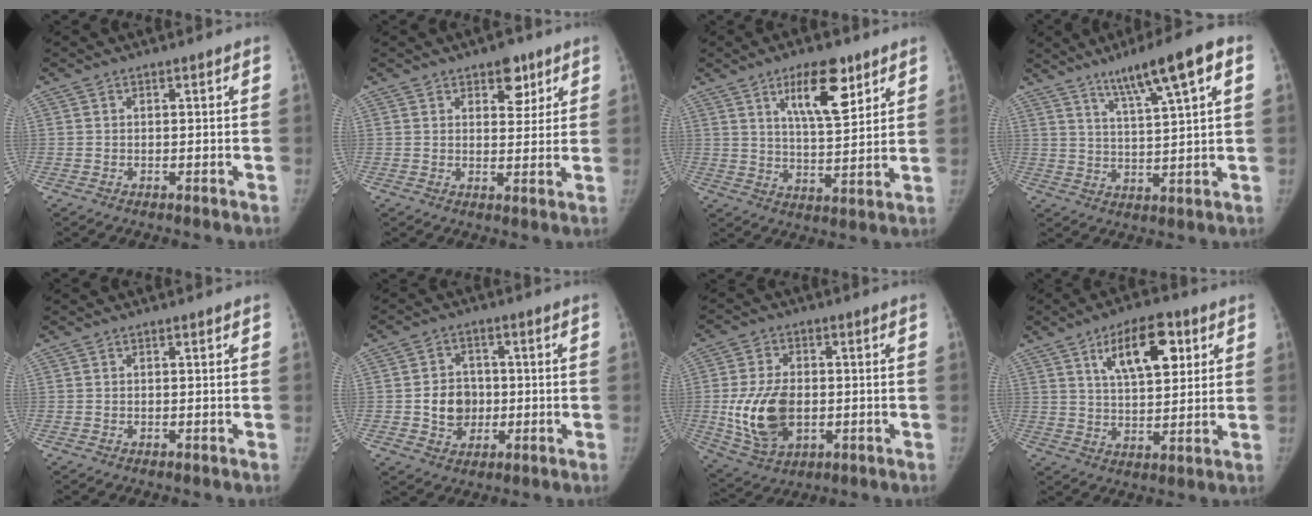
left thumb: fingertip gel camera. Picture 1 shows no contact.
{"total": 5.5, "force": [3.3, 3.2, 3.0], "torque": [-0.009, -0.017, 0.043]}
{"total": 11.7, "force": [6.5, 4.2, 8.7], "torque": [-0.118, -0.040, 0.111]}
{"total": 11.9, "force": [6.2, 1.4, 10.0], "torque": [-0.160, -0.010, 0.101]}
{"total": 0.0}
{"total": 7.3, "force": [-0.7, 6.4, 3.6], "torque": [-0.024, 0.009, -0.013]}
{"total": 13.3, "force": [-1.3, 8.7, 9.9], "torque": [-0.172, -0.002, -0.013]}
{"total": 12.9, "force": [5.5, 6.0, 10.0], "torque": [-0.129, -0.016, 0.093]}